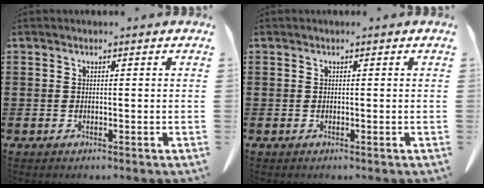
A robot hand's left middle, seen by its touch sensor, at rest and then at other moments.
{"total": 0.0}